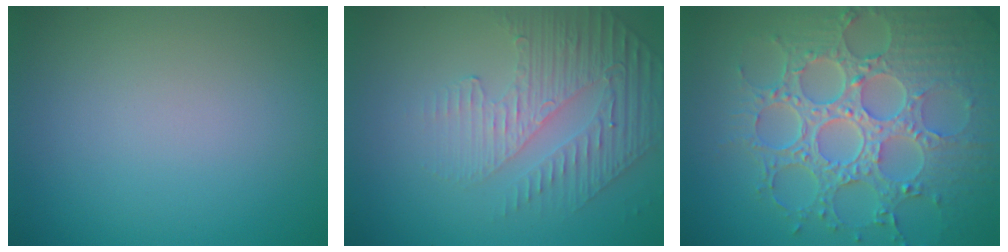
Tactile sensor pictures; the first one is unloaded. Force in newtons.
{"total": 4.8, "press": 3.1, "slide": 3.7}
{"total": 8.9, "press": 6.5, "slide": 6.1}